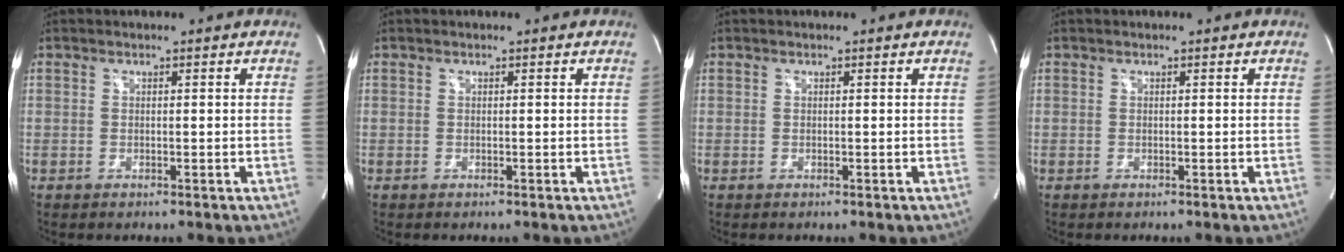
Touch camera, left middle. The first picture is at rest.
{"total": 0.0}
{"total": 0.0}
{"total": 0.0}